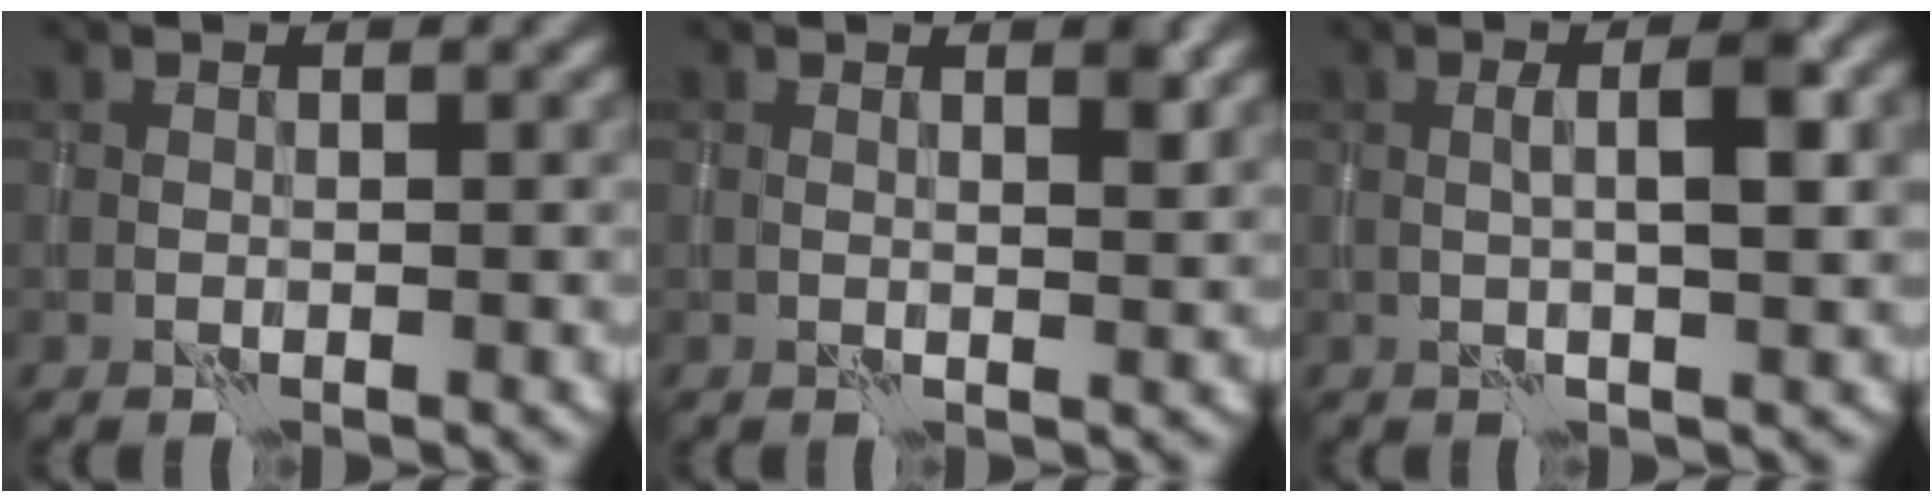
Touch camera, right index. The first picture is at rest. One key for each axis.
{"total": 1.8, "fx": 0.9, "fy": 0.5, "fz": 1.4, "tx": -0.016, "ty": -0.001, "tz": 0.015}
{"total": 4.5, "fx": 0.4, "fy": 0.9, "fz": 4.4, "tx": -0.073, "ty": 0.009, "tz": 0.006}